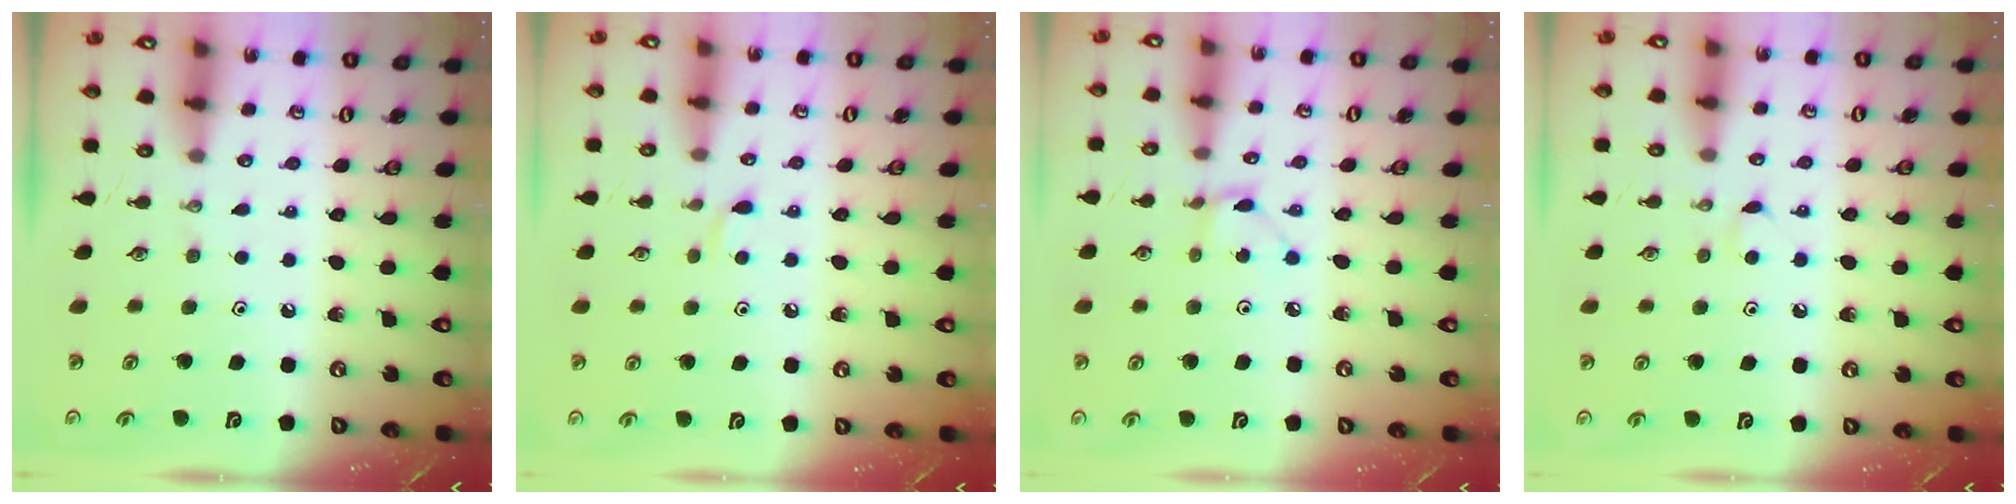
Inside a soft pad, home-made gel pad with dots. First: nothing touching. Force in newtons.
{"total": 3.9, "press": 3.8, "slide": 0.5}
{"total": 1.8, "press": 1.8, "slide": 0.1}
{"total": 3.4, "press": 3.4, "slide": 0.5}